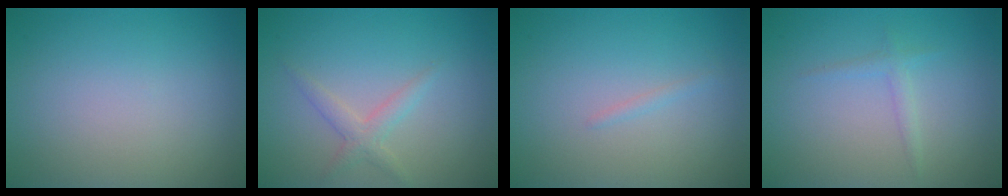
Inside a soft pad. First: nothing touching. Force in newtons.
{"total": 1.8, "press": 1.8, "slide": 0.1}
{"total": 0.6, "press": 0.6, "slide": 0.1}
{"total": 1.1, "press": 1.1, "slide": 0.1}